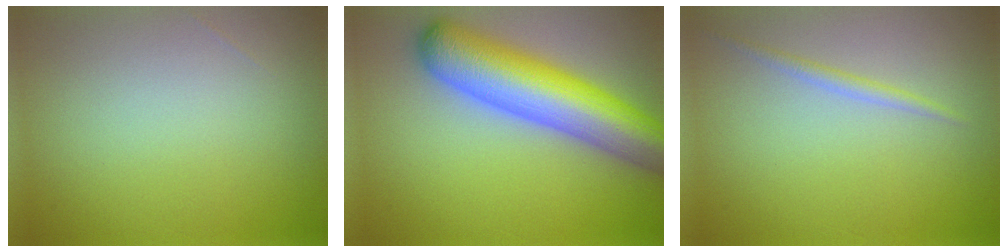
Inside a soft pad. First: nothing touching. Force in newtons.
{"total": 9.8, "press": 9.8, "slide": 0.3}
{"total": 1.2, "press": 1.2, "slide": 0.1}